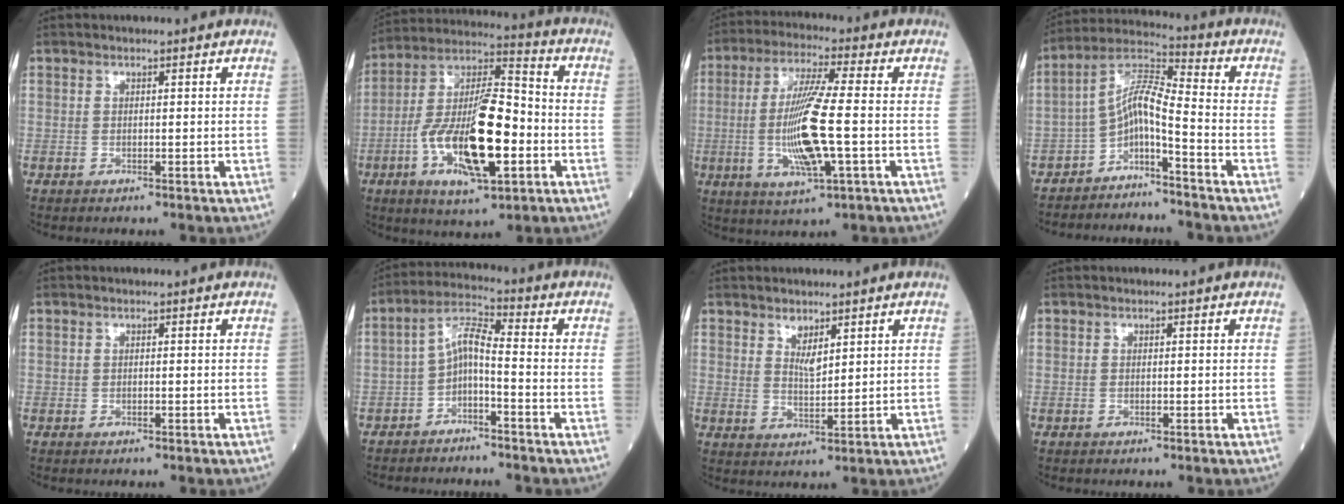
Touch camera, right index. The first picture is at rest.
{"total": 18.2, "force": [-4.7, 4.8, 16.9], "torque": [-0.329, 0.001, -0.079]}
{"total": 12.1, "force": [-1.8, 0.8, 12.0], "torque": [-0.243, -0.009, -0.033]}
{"total": 6.8, "force": [-3.9, 0.9, 5.5], "torque": [-0.104, 0.030, -0.075]}
{"total": 0.0}
{"total": 5.3, "force": [-2.1, 1.4, 4.7], "torque": [-0.089, 0.021, -0.043]}
{"total": 3.0, "force": [2.0, 1.1, 2.0], "torque": [-0.040, -0.005, 0.043]}
{"total": 0.0}